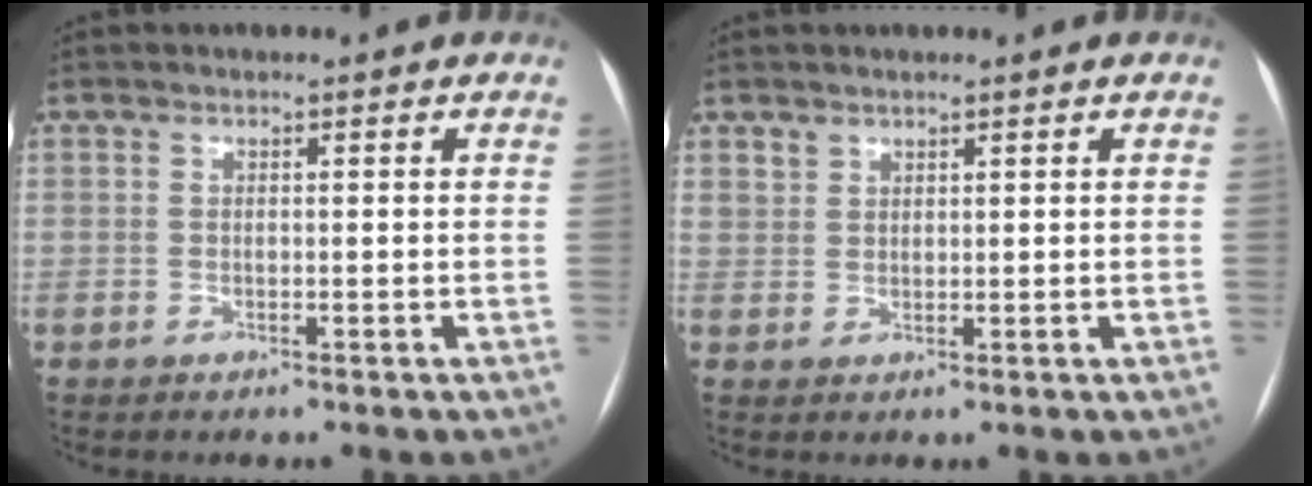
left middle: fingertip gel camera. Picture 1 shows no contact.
{"total": 1.5, "force": [1.2, 0.9, -0.1], "torque": [0.011, 0.001, 0.017]}